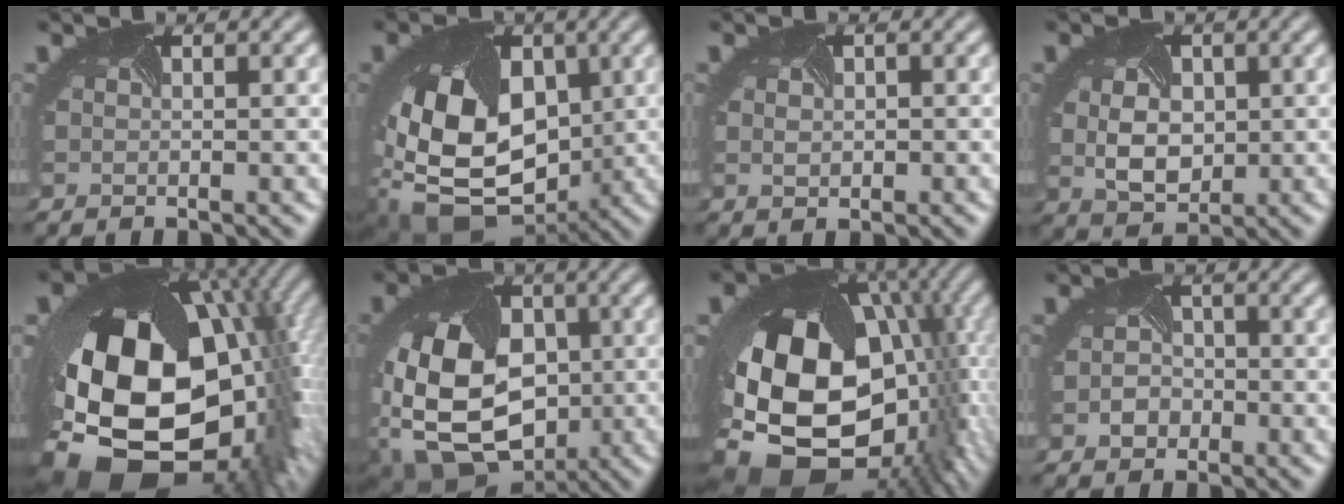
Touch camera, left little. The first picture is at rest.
{"total": 13.9, "force": [-1.1, 9.7, 9.9], "torque": [-0.183, -0.031, -0.004]}
{"total": 1.4, "force": [0.1, 1.1, 0.9], "torque": [-0.009, 0.005, 0.007]}
{"total": 3.8, "force": [0.2, 2.8, 2.6], "torque": [-0.054, -0.006, 0.012]}
{"total": 20.6, "force": [-2.6, 14.2, 14.6], "torque": [-0.273, -0.058, -0.016]}
{"total": 15.2, "force": [-2.5, 11.5, 9.7], "torque": [-0.194, -0.018, -0.046]}
{"total": 19.5, "force": [-4.1, 13.2, 13.8], "torque": [-0.242, -0.058, -0.038]}
{"total": 1.7, "force": [-0.9, 1.4, 0.5], "torque": [-0.011, -0.002, -0.020]}